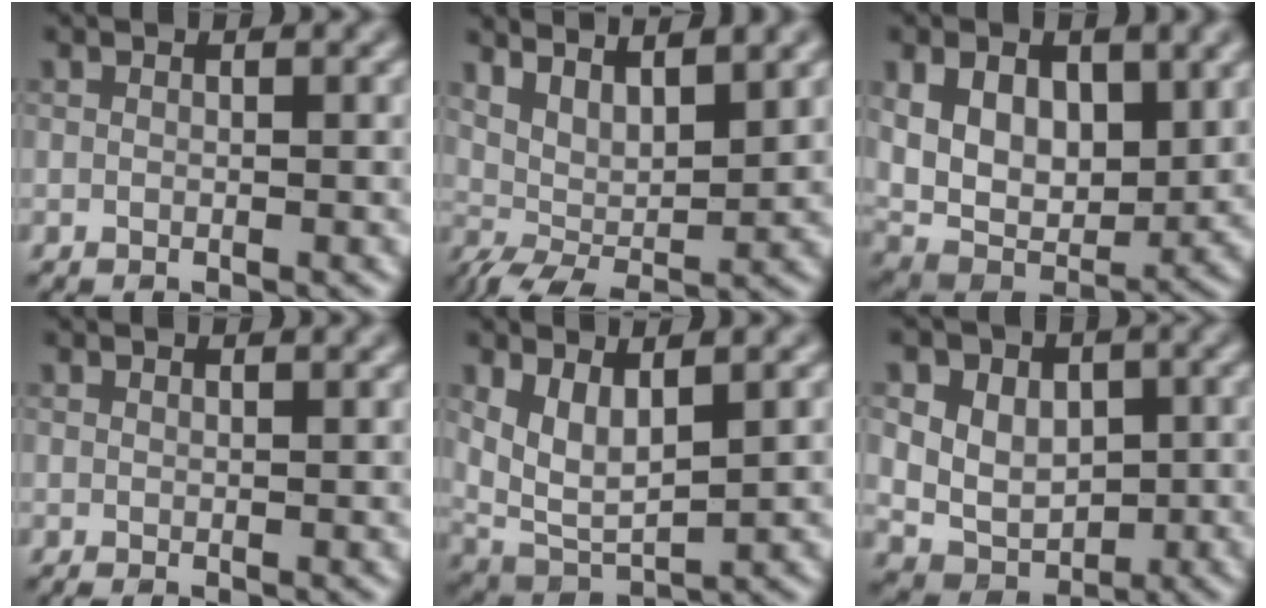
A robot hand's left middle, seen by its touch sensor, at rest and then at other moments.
{"total": 4.6, "force": [2.8, 1.3, 3.4], "torque": [-0.058, -0.003, 0.054]}
{"total": 7.7, "force": [2.2, 4.9, 5.5], "torque": [-0.106, -0.016, 0.040]}
{"total": 0.6, "force": [0.3, 0.2, 0.5], "torque": [-0.006, 0.003, 0.005]}
{"total": 4.3, "force": [1.4, 1.9, 3.6], "torque": [-0.080, -0.011, 0.036]}
{"total": 8.0, "force": [2.5, 6.4, 4.2], "torque": [-0.072, 0.018, 0.039]}